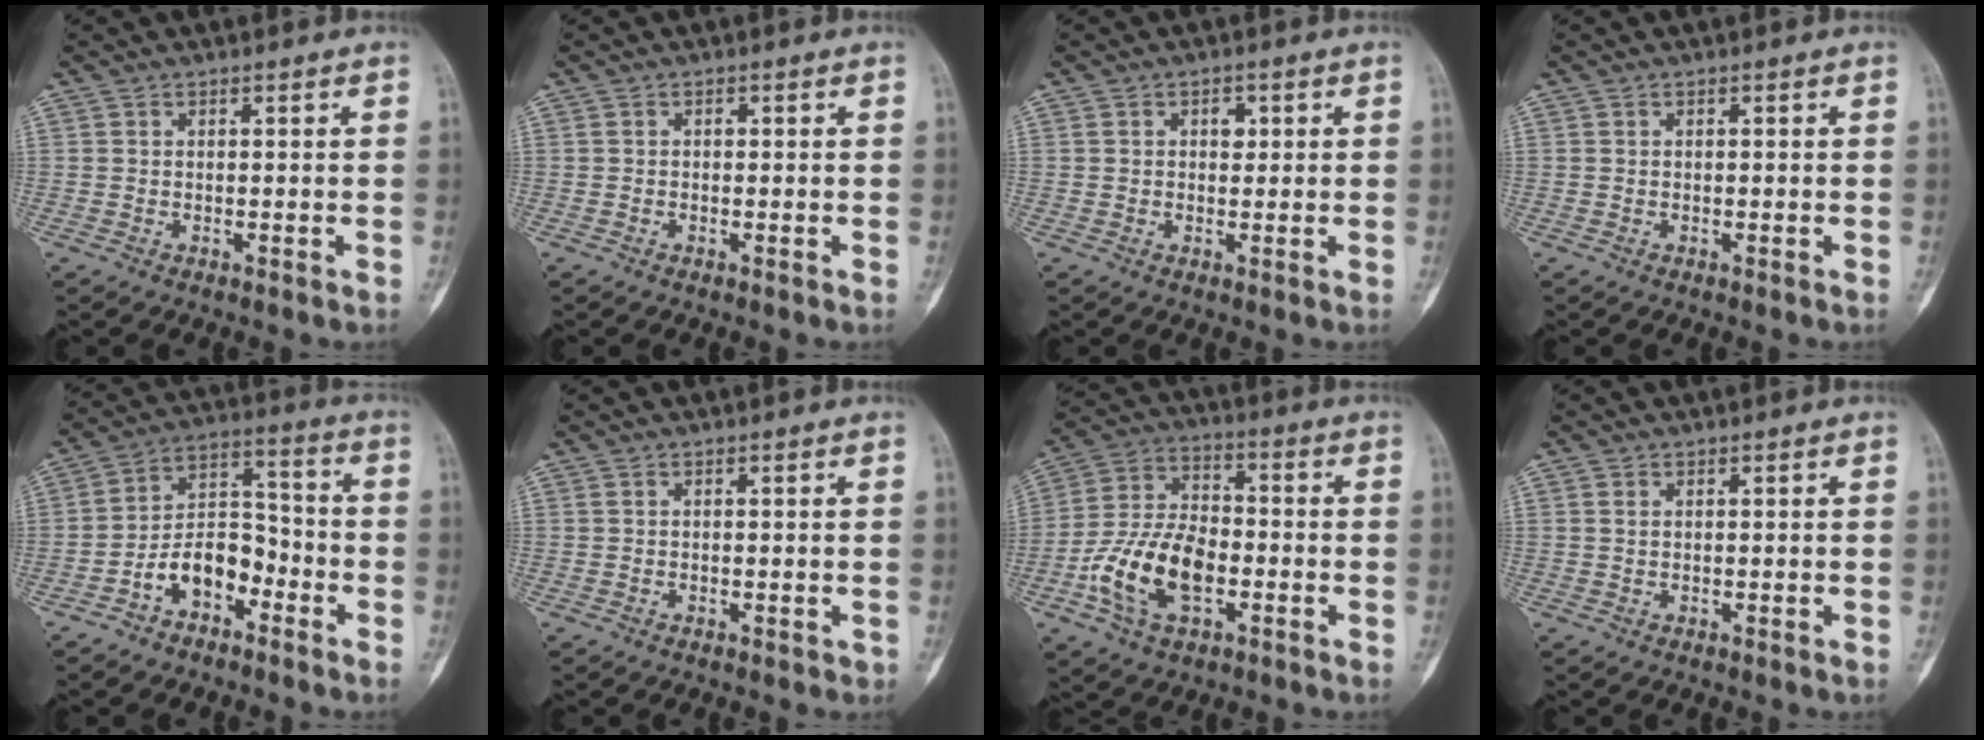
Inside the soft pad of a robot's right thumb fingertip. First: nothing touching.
{"total": 0.6, "force": [0.0, 0.5, 0.4], "torque": [-0.003, 0.002, -0.003]}
{"total": 2.3, "force": [0.6, 1.7, 1.4], "torque": [-0.008, 0.002, 0.007]}
{"total": 0.0}
{"total": 10.5, "force": [-5.2, 6.5, 6.5], "torque": [-0.092, 0.064, -0.097]}
{"total": 0.0}
{"total": 15.1, "force": [-4.5, 8.7, 11.4], "torque": [-0.217, 0.028, -0.085]}
{"total": 0.7, "force": [0.3, 0.4, 0.5], "torque": [-0.014, 0.003, 0.007]}